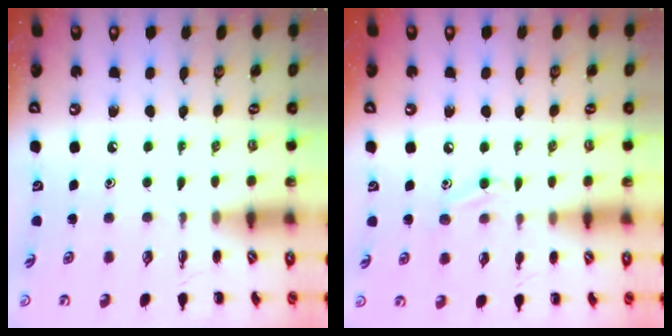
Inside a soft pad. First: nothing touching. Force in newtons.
{"total": 8.9, "press": 8.7, "slide": 1.9}